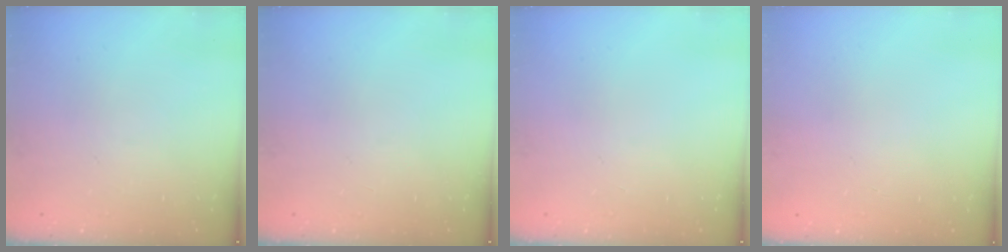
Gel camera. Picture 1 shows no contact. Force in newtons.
{"total": 0.0}
{"total": 0.0}
{"total": 0.0}